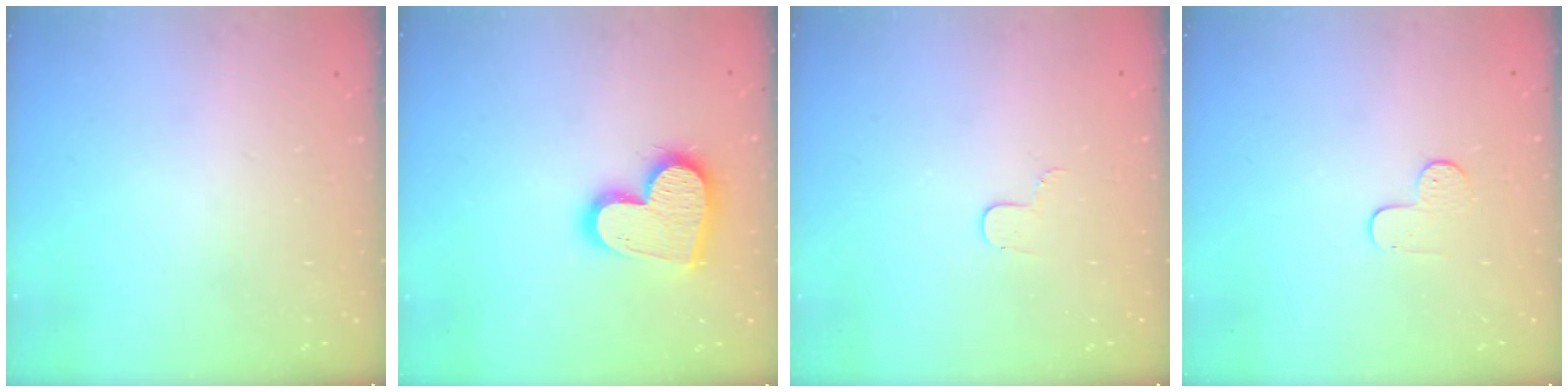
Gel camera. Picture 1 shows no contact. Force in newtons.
{"total": 17.0, "press": 16.9, "slide": 1.6}
{"total": 3.1, "press": 3.1, "slide": 0.4}
{"total": 5.3, "press": 5.3, "slide": 0.5}